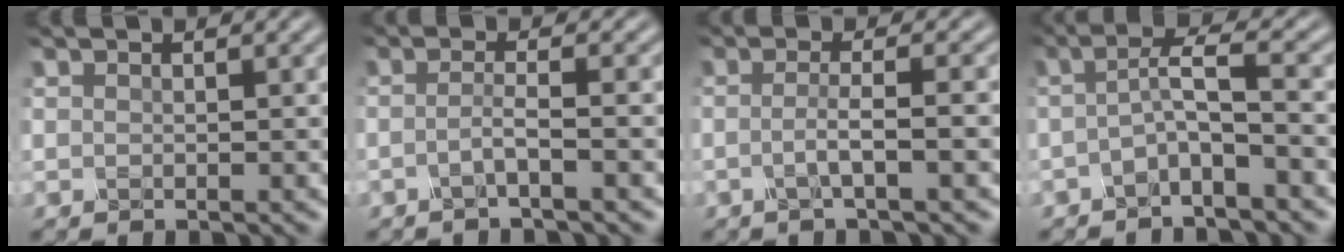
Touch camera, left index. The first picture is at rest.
{"total": 2.0, "force": [-1.3, 0.2, 1.5], "torque": [-0.024, 0.001, -0.035]}
{"total": 2.9, "force": [-1.2, 0.5, 2.5], "torque": [-0.040, 0.000, -0.031]}
{"total": 2.9, "force": [-1.5, 0.2, 2.5], "torque": [-0.049, 0.007, -0.037]}